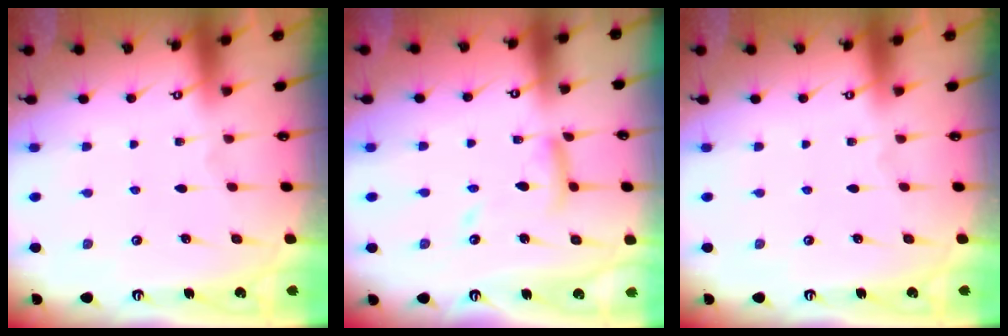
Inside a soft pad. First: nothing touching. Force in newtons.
{"total": 11.1, "press": 11.1, "slide": 1.1}
{"total": 0.0}